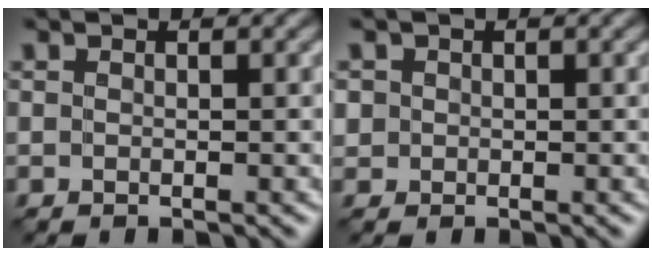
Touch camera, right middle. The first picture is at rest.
{"total": 1.1, "force": [0.1, 1.1, 0.1], "torque": [0.003, 0.001, 0.006]}